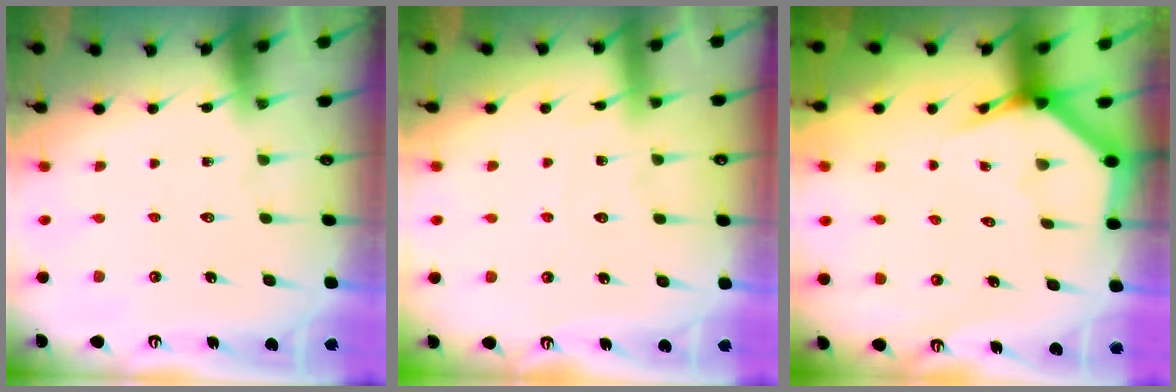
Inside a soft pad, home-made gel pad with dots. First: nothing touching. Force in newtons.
{"total": 2.8, "press": 2.8, "slide": 0.4}
{"total": 3.8, "press": 3.8, "slide": 0.2}